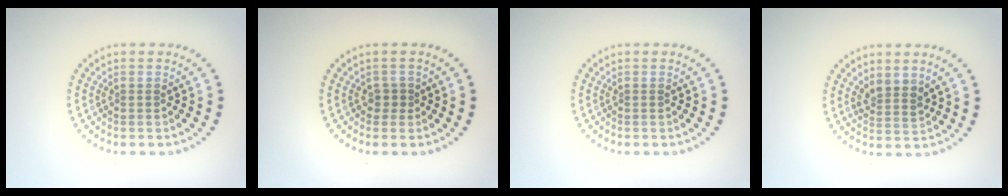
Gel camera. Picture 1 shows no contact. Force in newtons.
{"total": 1.1, "press": 0.9, "slide": 0.6}
{"total": 0.0}
{"total": 2.1, "press": 1.7, "slide": 1.2}